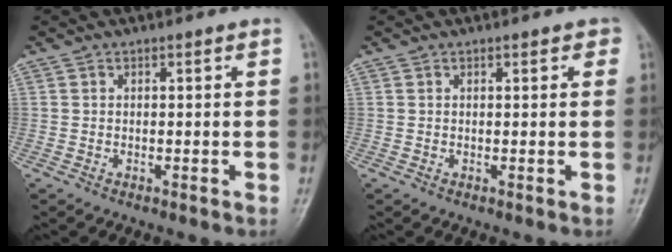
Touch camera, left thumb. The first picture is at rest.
{"total": 1.7, "force": [0.8, 0.8, 1.2], "torque": [-0.008, 0.000, 0.008]}